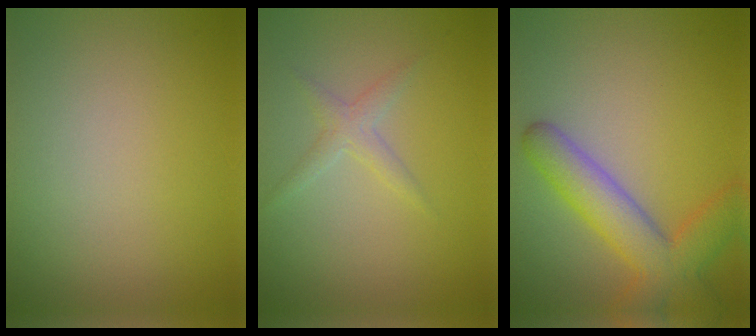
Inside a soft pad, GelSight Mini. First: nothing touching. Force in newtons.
{"total": 1.5, "press": 1.5, "slide": 0.1}
{"total": 5.8, "press": 5.8, "slide": 0.2}